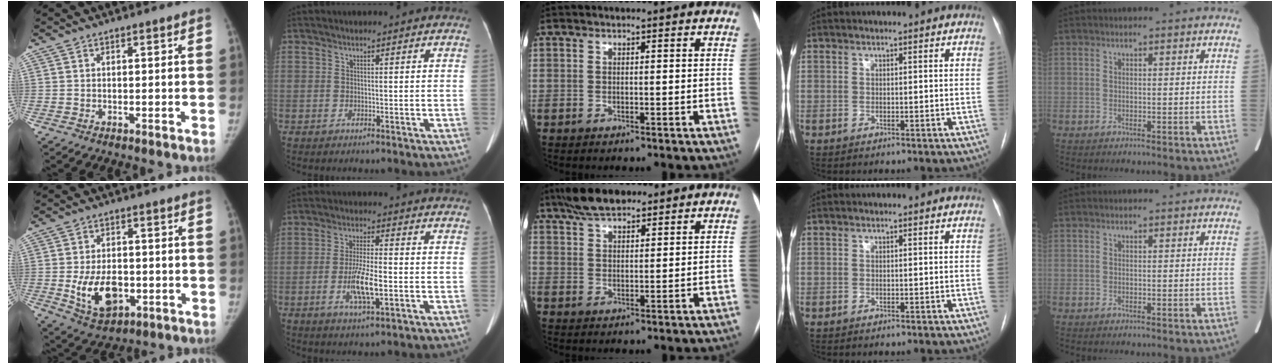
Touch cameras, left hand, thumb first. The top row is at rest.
{"thumb": {"total": 10.7, "force": [-2.2, 6.9, 7.9], "torque": [-0.117, 0.000, -0.023]}, "index": {"total": 6.8, "force": [-1.8, 1.2, 6.5], "torque": [-0.125, -0.006, -0.033]}, "middle": {"total": 6.9, "force": [5.5, 2.1, 3.7], "torque": [-0.075, 0.016, 0.099]}}